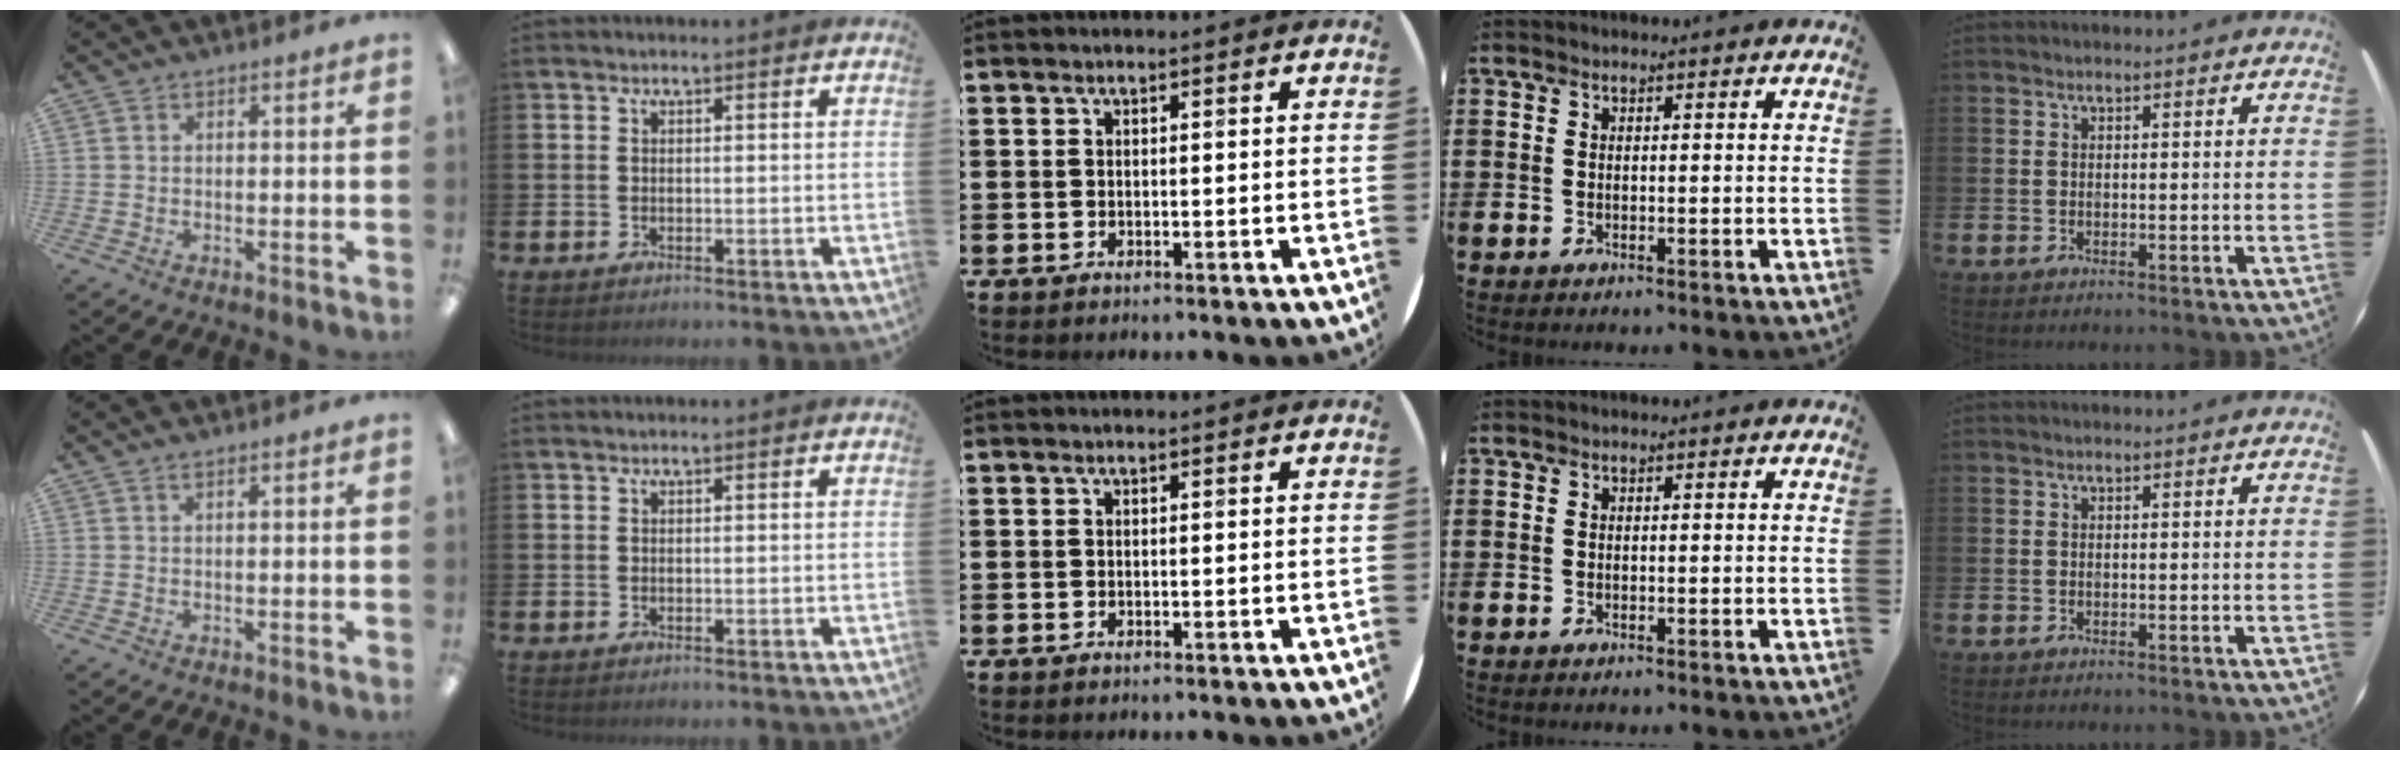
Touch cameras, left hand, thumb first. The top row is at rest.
{"thumb": {"total": 0.5, "force": [0.3, 0.1, 0.5], "torque": [-0.010, 0.000, 0.004]}}